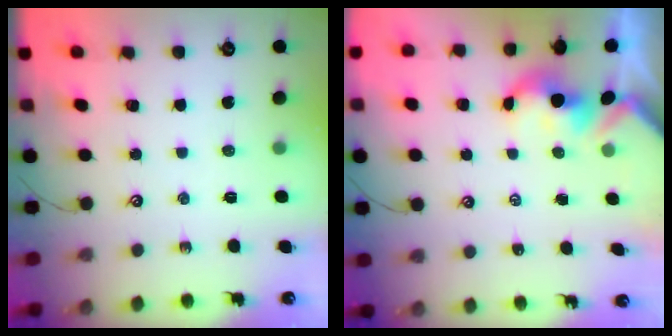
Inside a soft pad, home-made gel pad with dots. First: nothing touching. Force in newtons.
{"total": 2.0, "press": 2.0, "slide": 0.2}